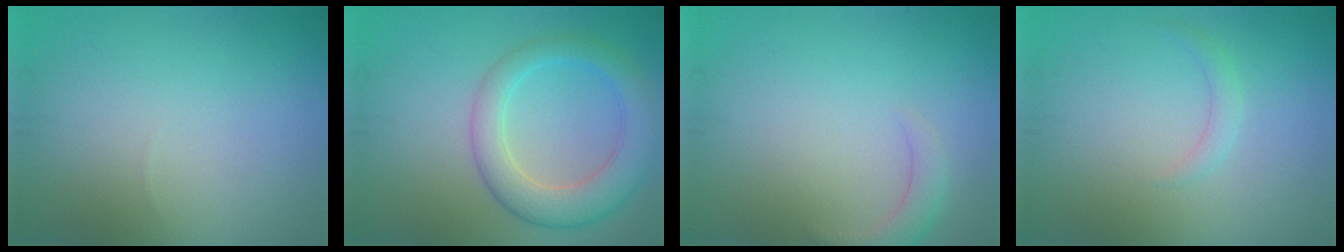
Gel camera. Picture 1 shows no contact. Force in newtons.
{"total": 5.8, "press": 5.8, "slide": 0.2}
{"total": 2.1, "press": 2.1, "slide": 0.2}
{"total": 1.1, "press": 1.1, "slide": 0.1}